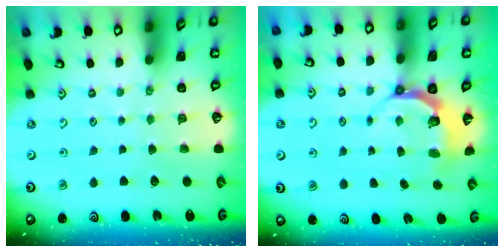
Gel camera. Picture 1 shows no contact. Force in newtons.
{"total": 6.2, "press": 5.3, "slide": 3.3}